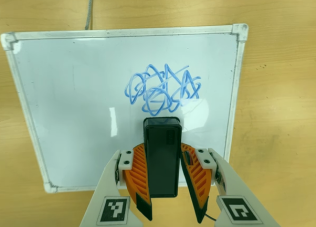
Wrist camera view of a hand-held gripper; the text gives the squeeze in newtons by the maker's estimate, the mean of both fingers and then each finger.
{"total": 7.4, "left": 7.1, "right": 7.8}